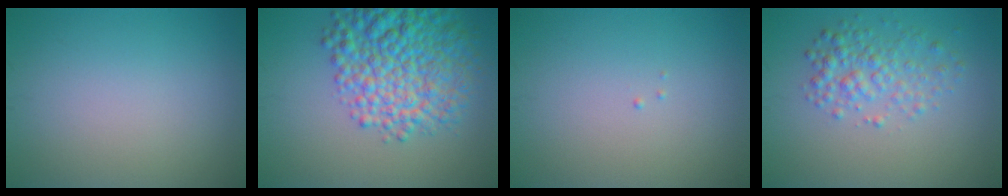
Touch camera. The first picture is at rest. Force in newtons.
{"total": 9.1, "press": 9.1, "slide": 0.4}
{"total": 0.0}
{"total": 3.2, "press": 3.2, "slide": 0.1}